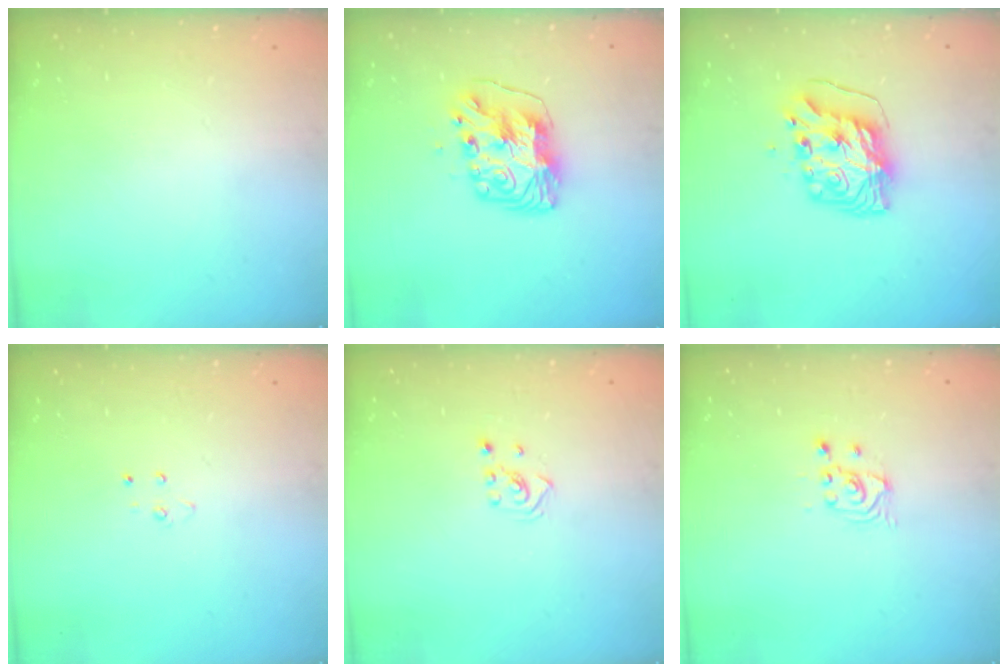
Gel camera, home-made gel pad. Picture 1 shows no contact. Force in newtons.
{"total": 9.2, "press": 9.1, "slide": 1.1}
{"total": 8.3, "press": 8.3, "slide": 0.9}
{"total": 3.2, "press": 3.2, "slide": 0.4}
{"total": 2.1, "press": 1.9, "slide": 0.8}
{"total": 2.6, "press": 2.5, "slide": 0.3}